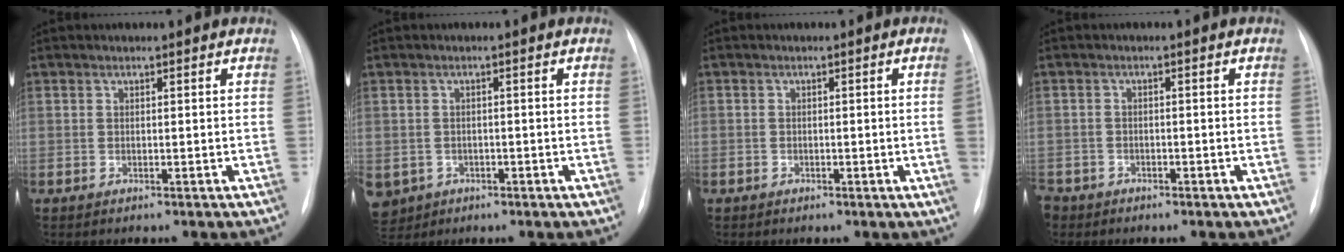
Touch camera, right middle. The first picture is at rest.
{"total": 7.7, "force": [-3.1, 6.7, 2.2], "torque": [-0.073, 0.005, -0.037]}
{"total": 1.9, "force": [-0.4, -0.2, 1.8], "torque": [-0.034, 0.002, -0.006]}
{"total": 4.7, "force": [-3.2, 3.3, 0.8], "torque": [-0.027, 0.000, -0.056]}